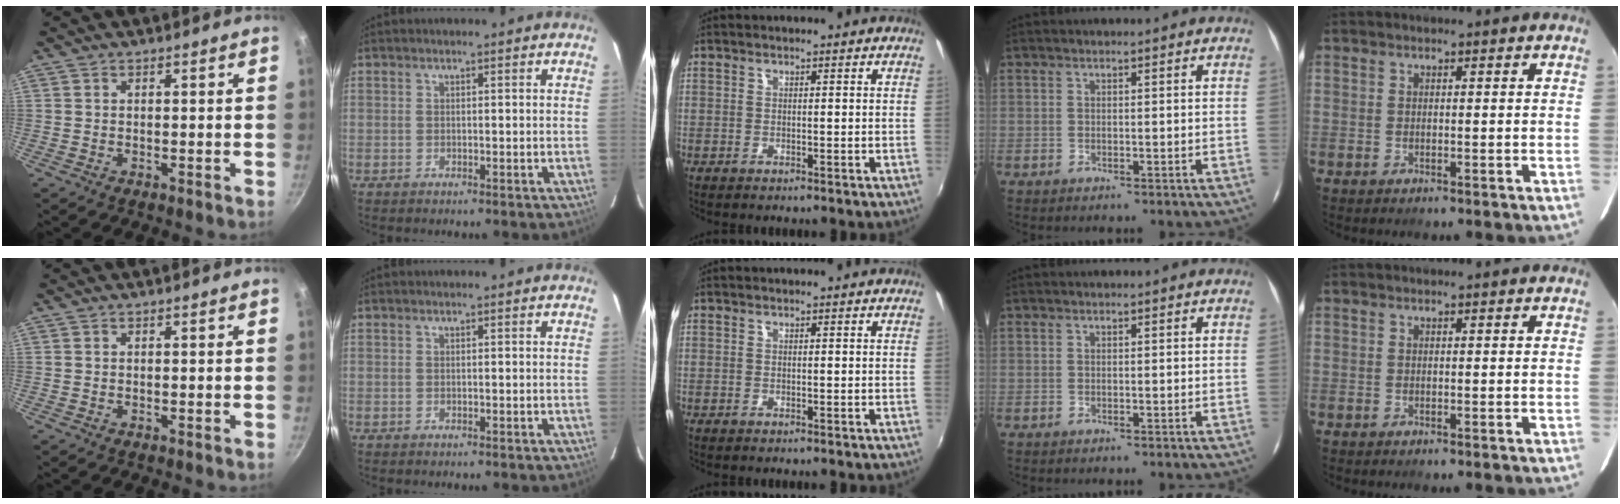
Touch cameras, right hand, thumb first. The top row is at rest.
{}